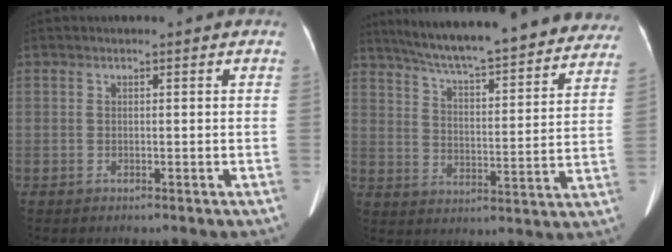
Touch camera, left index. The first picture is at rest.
{"total": 29.5, "force": [26.0, 4.7, 13.1], "torque": [-0.211, -0.037, 0.333]}